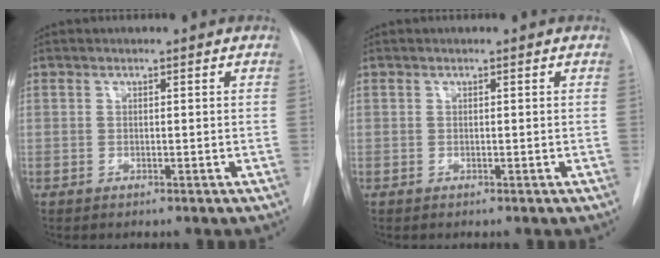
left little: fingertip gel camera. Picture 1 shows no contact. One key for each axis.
{"total": 0.0}